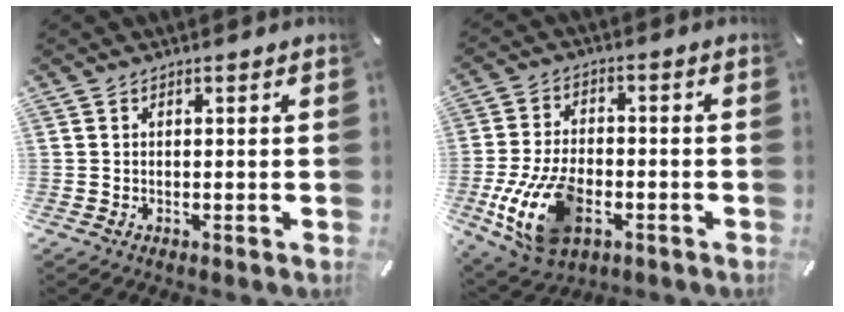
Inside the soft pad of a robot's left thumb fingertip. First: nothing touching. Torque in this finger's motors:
{"motor_torque": [2.22, 2.79, 1.37, 0.66, 0.23]}